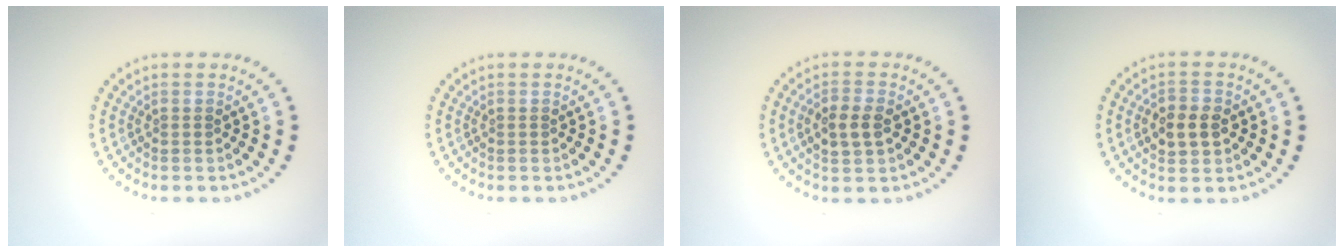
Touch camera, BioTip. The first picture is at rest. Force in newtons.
{"total": 0.0}
{"total": 2.8, "press": 2.8, "slide": 0.3}
{"total": 2.9, "press": 2.9, "slide": 0.1}